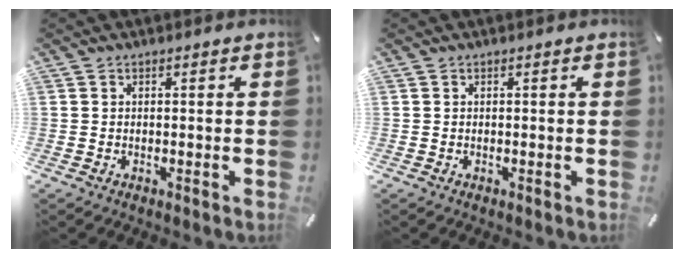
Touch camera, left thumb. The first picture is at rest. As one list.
[{"total": 0.0}]